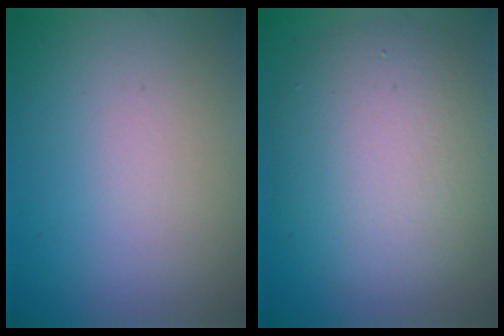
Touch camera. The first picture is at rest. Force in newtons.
{"total": 8.3, "press": 8.2, "slide": 1.0}